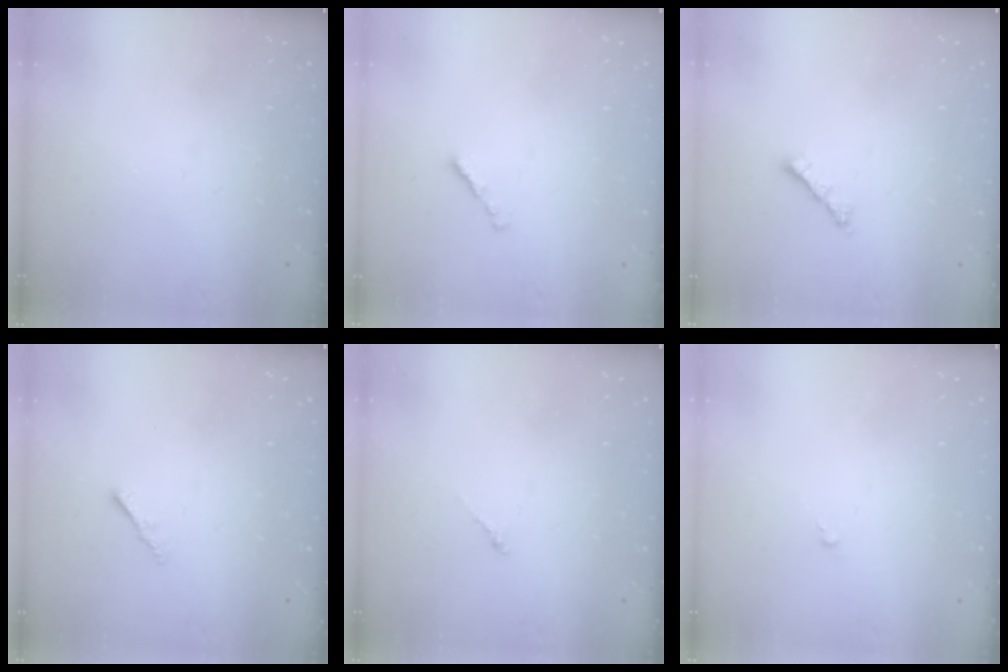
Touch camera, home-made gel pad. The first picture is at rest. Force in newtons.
{"total": 0.8, "press": 0.7, "slide": 0.4}
{"total": 1.8, "press": 1.7, "slide": 0.6}
{"total": 1.2, "press": 1.1, "slide": 0.4}
{"total": 0.8, "press": 0.6, "slide": 0.4}
{"total": 0.0}